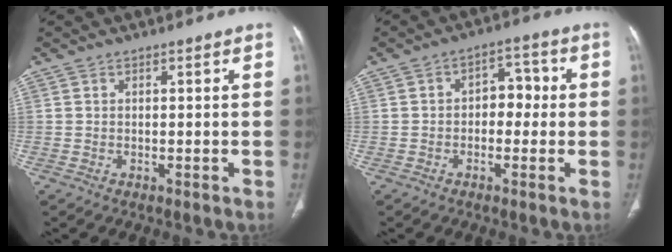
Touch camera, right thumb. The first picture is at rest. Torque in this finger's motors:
{"motor_torque": [-0.24, -0.03, 0.00, 0.51, 0.02]}